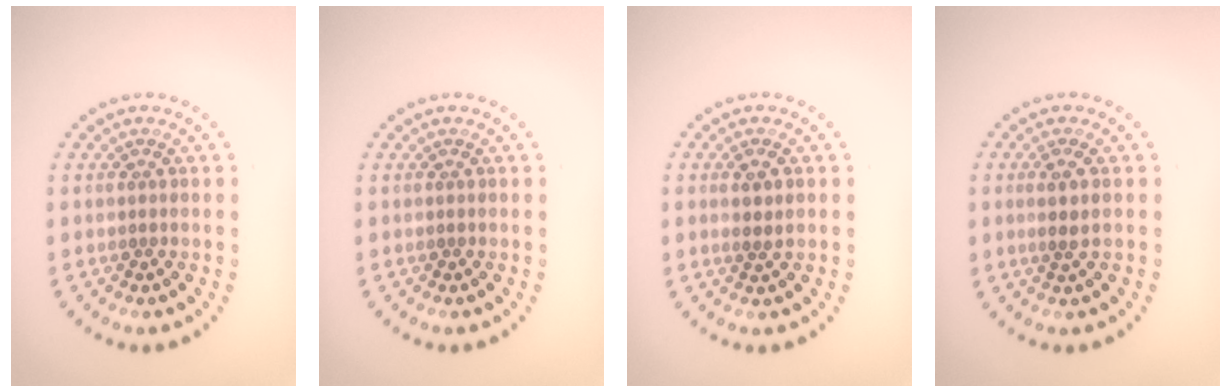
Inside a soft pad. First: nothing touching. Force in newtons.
{"total": 0.0}
{"total": 1.4, "press": 1.2, "slide": 0.6}
{"total": 1.3, "press": 1.1, "slide": 0.7}